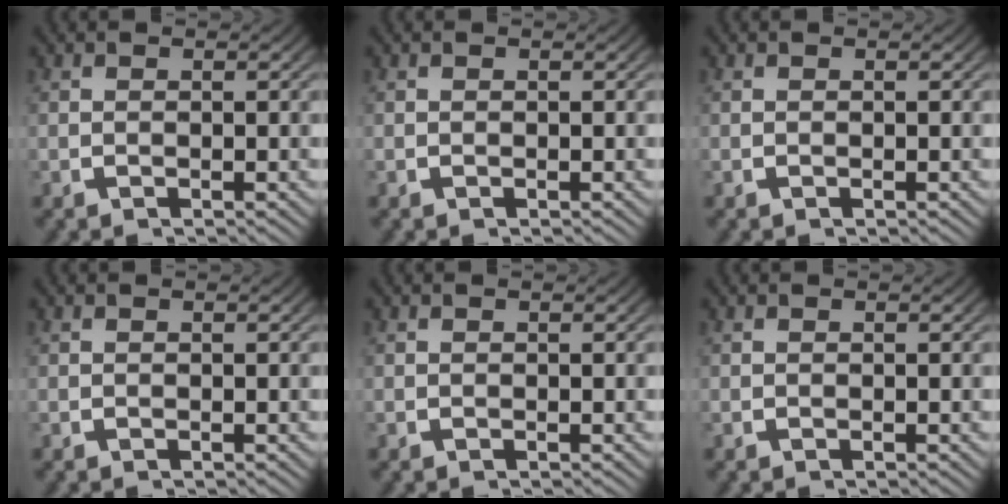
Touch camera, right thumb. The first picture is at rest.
{"total": 0.0}
{"total": 0.0}
{"total": 0.0}
{"total": 0.0}
{"total": 0.0}